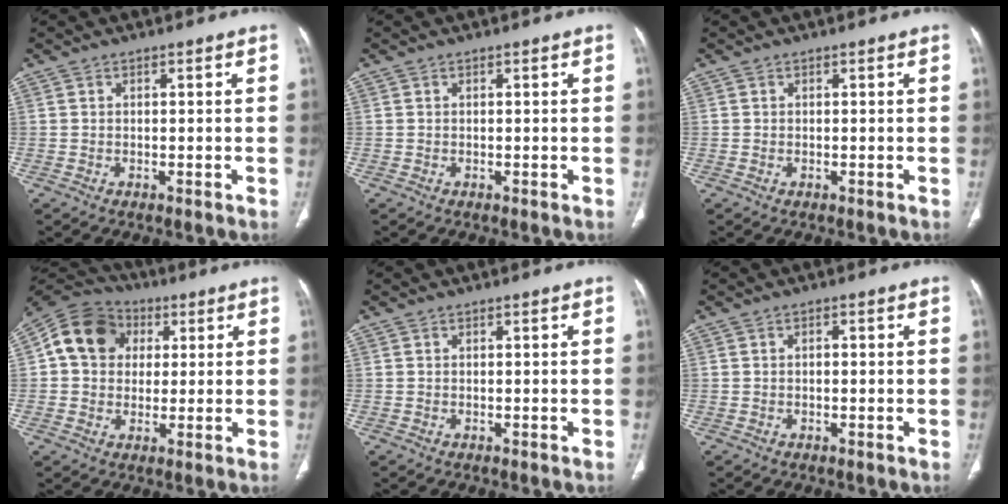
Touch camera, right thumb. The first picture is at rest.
{"total": 0.0}
{"total": 0.0}
{"total": 12.3, "force": [2.7, 10.3, 6.1], "torque": [-0.095, 0.015, 0.035]}
{"total": 0.0}
{"total": 0.9, "force": [0.0, 0.4, 0.7], "torque": [-0.014, 0.004, 0.000]}